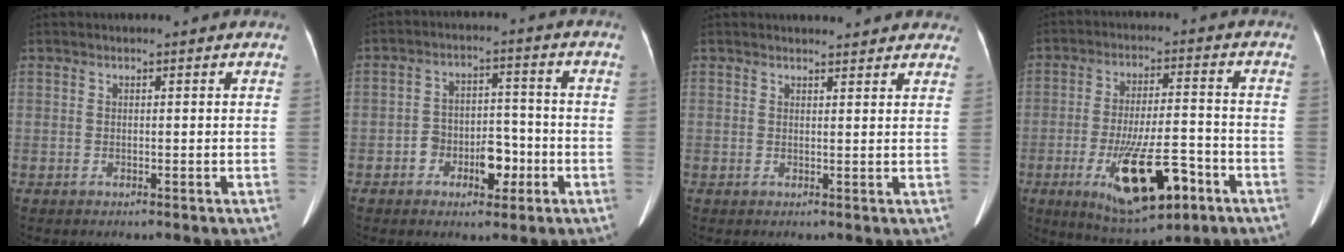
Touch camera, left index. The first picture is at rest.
{"total": 6.7, "force": [-2.9, 3.9, 4.7], "torque": [-0.074, 0.022, -0.043]}
{"total": 7.6, "force": [7.1, 2.0, 2.0], "torque": [-0.009, 0.005, 0.065]}
{"total": 14.0, "force": [-6.2, 3.9, 11.9], "torque": [-0.210, -0.015, -0.091]}